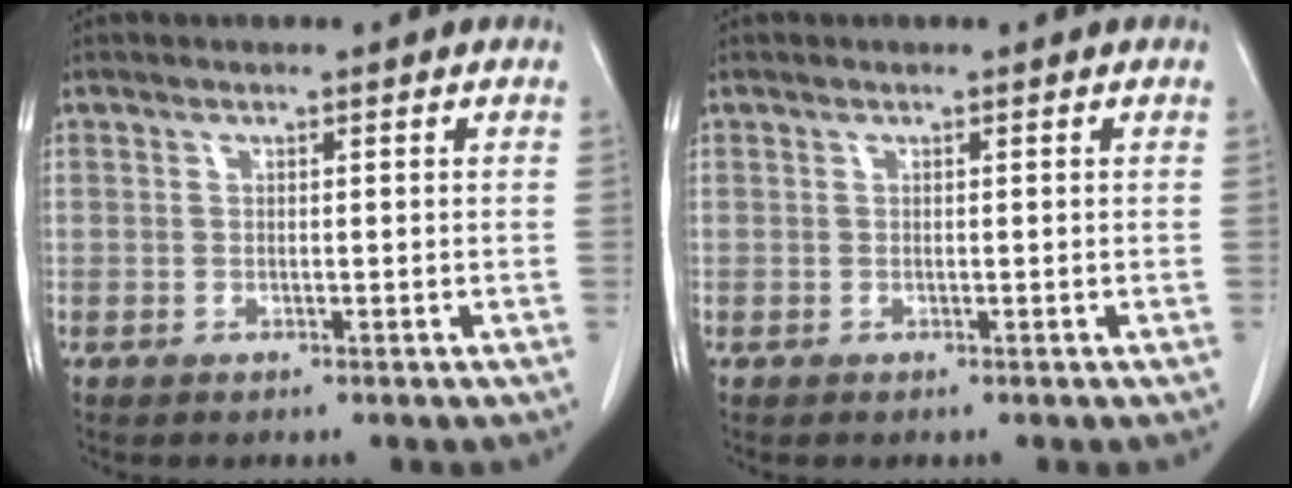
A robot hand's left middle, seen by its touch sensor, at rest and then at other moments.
{"total": 0.0}